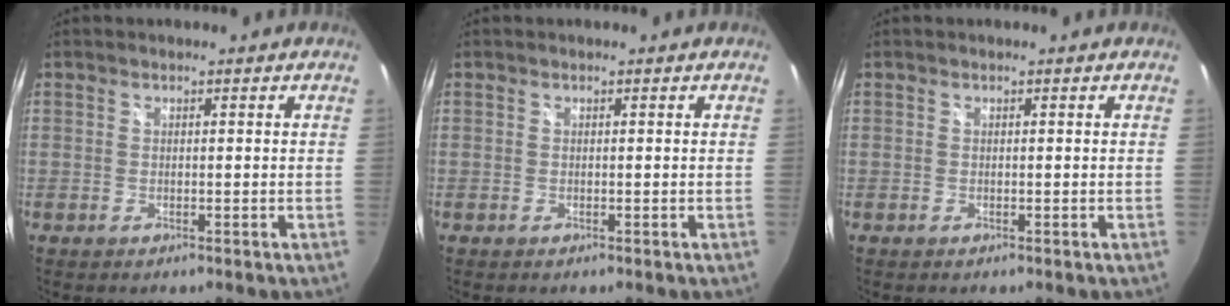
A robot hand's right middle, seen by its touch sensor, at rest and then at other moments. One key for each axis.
{"total": 0.0}
{"total": 0.0}